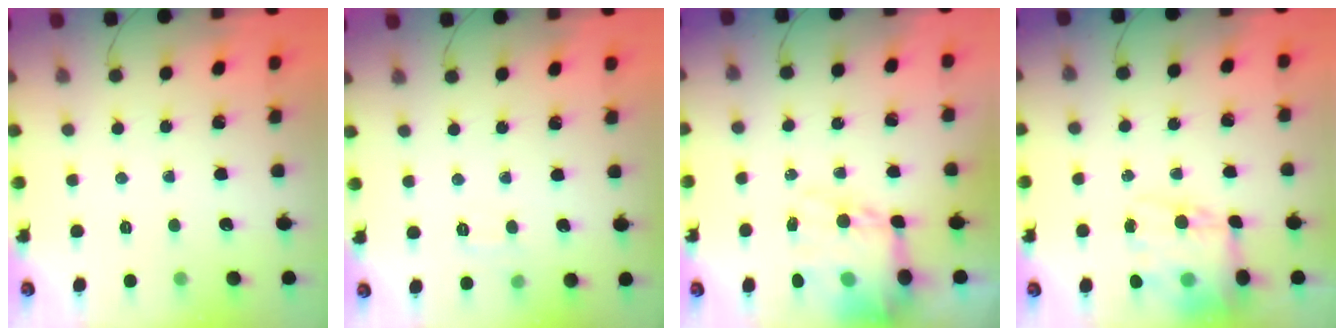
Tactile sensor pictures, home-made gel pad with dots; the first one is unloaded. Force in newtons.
{"total": 5.9, "press": 5.7, "slide": 1.6}
{"total": 15.3, "press": 14.9, "slide": 3.6}
{"total": 14.9, "press": 14.5, "slide": 3.5}